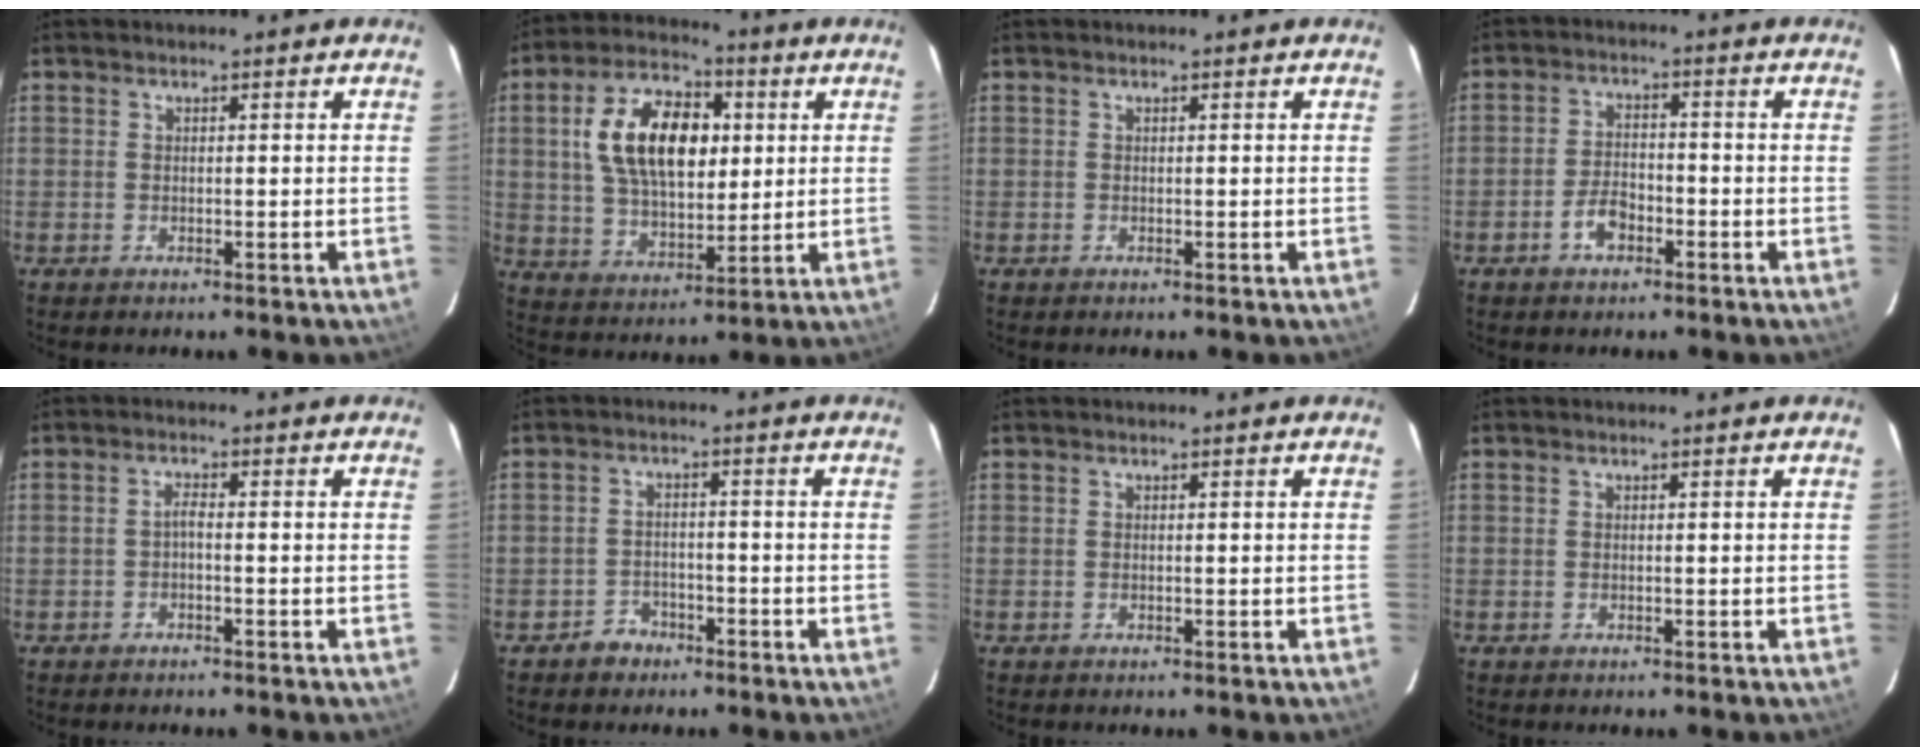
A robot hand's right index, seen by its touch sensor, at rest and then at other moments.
{"total": 16.1, "force": [3.6, 9.1, 12.8], "torque": [-0.232, 0.024, 0.070]}
{"total": 0.0}
{"total": 4.6, "force": [-2.6, 2.5, 2.8], "torque": [-0.062, 0.005, -0.046]}
{"total": 1.3, "force": [-0.7, 0.2, 1.1], "torque": [-0.021, 0.005, -0.014]}
{"total": 3.5, "force": [-2.6, 2.4, 0.0], "torque": [-0.007, 0.012, -0.039]}
{"total": 0.0}
{"total": 0.0}